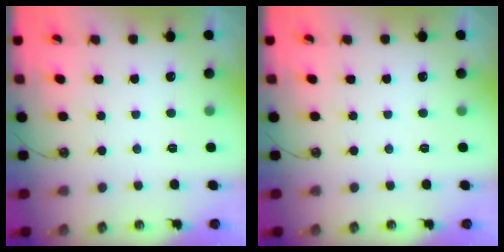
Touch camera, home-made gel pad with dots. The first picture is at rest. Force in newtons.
{"total": 0.0}